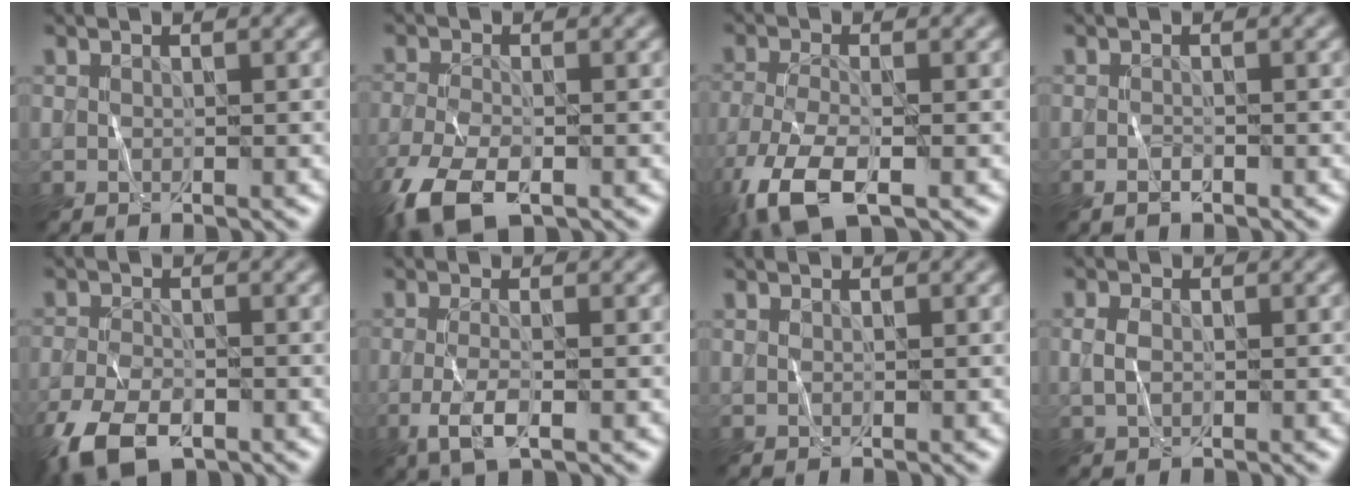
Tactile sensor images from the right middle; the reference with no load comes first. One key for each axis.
{"total": 6.4, "fx": -4.1, "fy": 2.6, "fz": 4.2, "tx": -0.091, "ty": -0.015, "tz": -0.085}
{"total": 7.0, "fx": -3.9, "fy": 2.6, "fz": 5.2, "tx": -0.117, "ty": -0.013, "tz": -0.083}
{"total": 1.2, "fx": -0.8, "fy": 0.4, "fz": 0.7, "tx": -0.015, "ty": 0.000, "tz": -0.017}
{"total": 6.1, "fx": -4.1, "fy": 2.8, "fz": 3.6, "tx": -0.071, "ty": -0.010, "tz": -0.084}
{"total": 3.2, "fx": -1.1, "fy": 0.9, "fz": 2.9, "tx": -0.063, "ty": -0.005, "tz": -0.025}
{"total": 0.0}
{"total": 1.4, "fx": 0.2, "fy": 1.0, "fz": 1.0, "tx": -0.025, "ty": 0.002, "tz": 0.001}